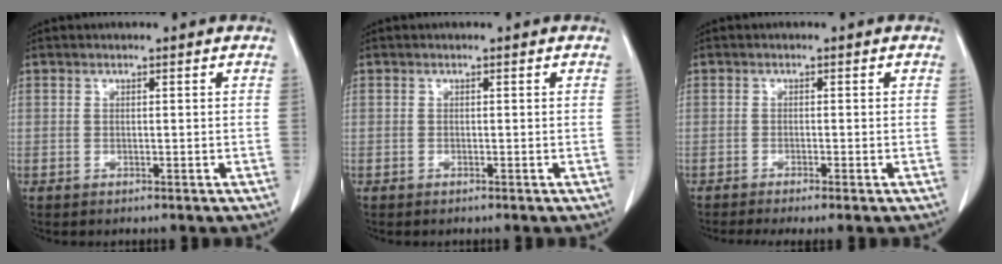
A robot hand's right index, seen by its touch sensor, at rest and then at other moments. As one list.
[{"total": 0.0}, {"total": 3.6, "force": [-2.7, -0.1, 2.4], "torque": [-0.034, -0.008, -0.043]}]